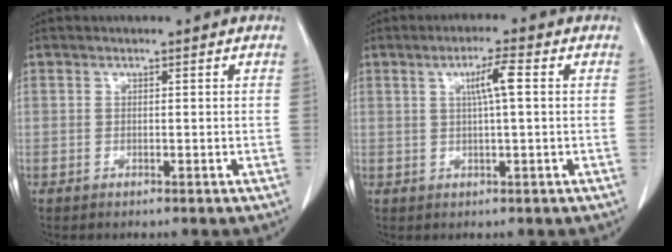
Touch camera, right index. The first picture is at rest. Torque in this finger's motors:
{"motor_torque": [0.38, -0.16, 0.11, 0.07]}